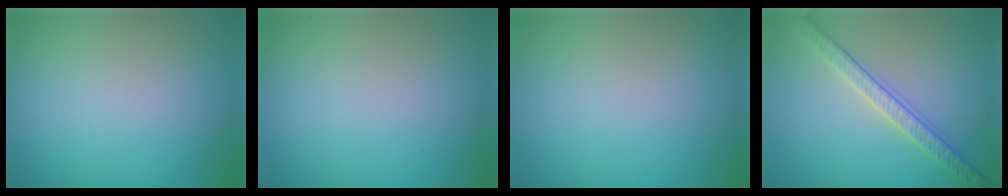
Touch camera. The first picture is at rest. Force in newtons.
{"total": 0.0}
{"total": 0.0}
{"total": 3.3, "press": 3.2, "slide": 1.0}